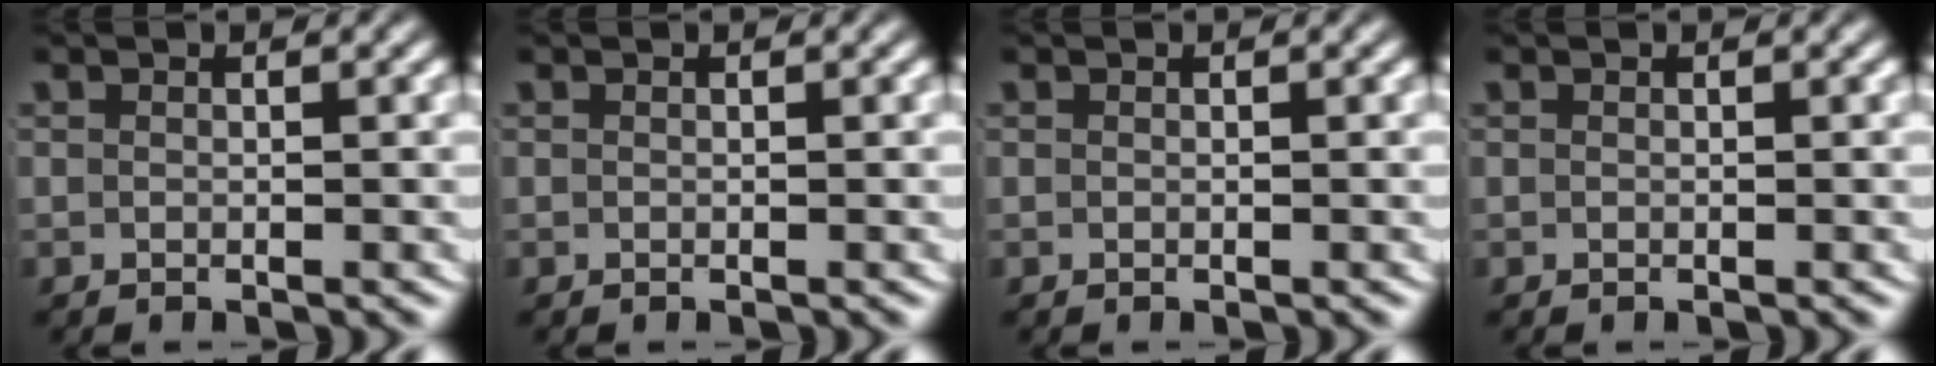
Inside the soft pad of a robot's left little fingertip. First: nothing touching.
{"total": 0.0}
{"total": 0.0}
{"total": 0.0}